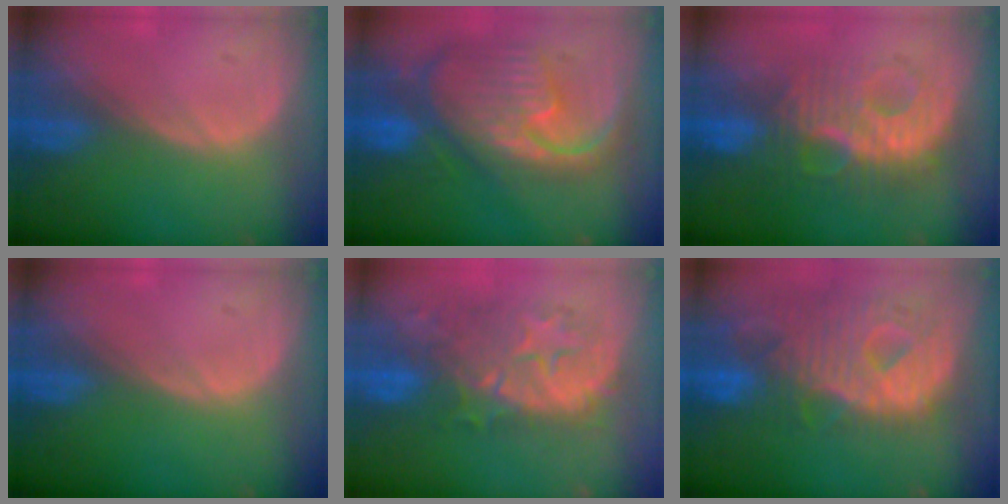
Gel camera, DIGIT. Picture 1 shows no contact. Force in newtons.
{"total": 12.3, "press": 10.6, "slide": 6.2}
{"total": 9.4, "press": 9.3, "slide": 1.6}
{"total": 0.0}
{"total": 9.6, "press": 9.4, "slide": 2.2}
{"total": 12.8, "press": 11.0, "slide": 6.6}